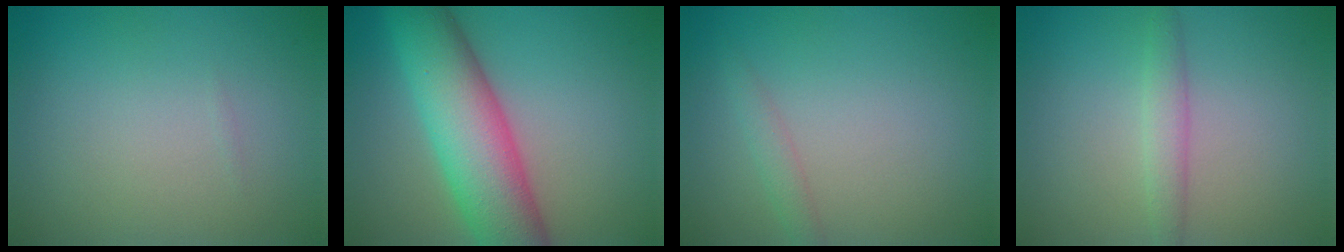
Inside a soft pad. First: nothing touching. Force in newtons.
{"total": 9.9, "press": 9.9, "slide": 0.3}
{"total": 1.3, "press": 1.3, "slide": 0.1}
{"total": 1.9, "press": 1.9, "slide": 0.0}